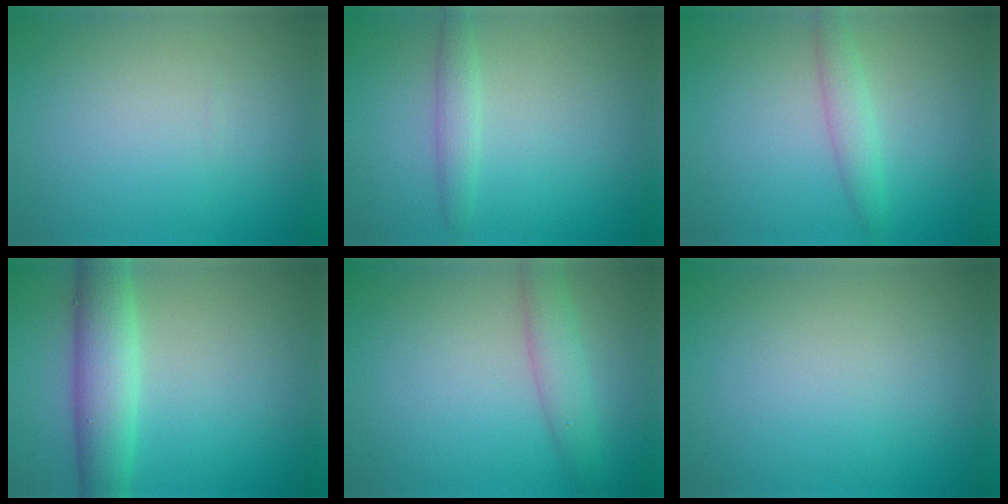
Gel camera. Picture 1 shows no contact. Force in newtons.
{"total": 1.7, "press": 1.7, "slide": 0.0}
{"total": 2.0, "press": 2.0, "slide": 0.0}
{"total": 5.2, "press": 5.2, "slide": 0.5}
{"total": 2.7, "press": 2.7, "slide": 0.1}
{"total": 0.0}